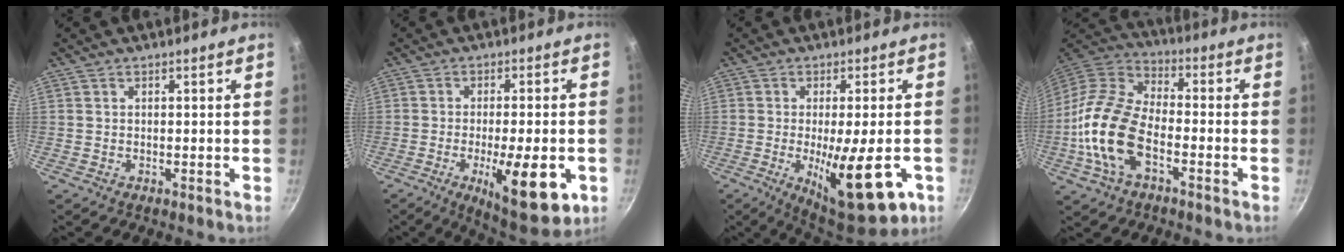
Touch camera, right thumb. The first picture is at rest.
{"total": 14.8, "force": [-4.8, 4.4, 13.3], "torque": [-0.180, 0.006, -0.064]}
{"total": 16.4, "force": [-5.0, 4.7, 14.9], "torque": [-0.199, -0.008, -0.064]}
{"total": 16.8, "force": [-5.1, 9.1, 13.1], "torque": [-0.247, 0.038, -0.115]}